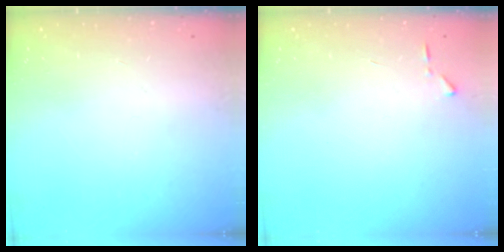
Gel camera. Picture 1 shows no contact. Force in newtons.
{"total": 3.9, "press": 3.9, "slide": 0.5}